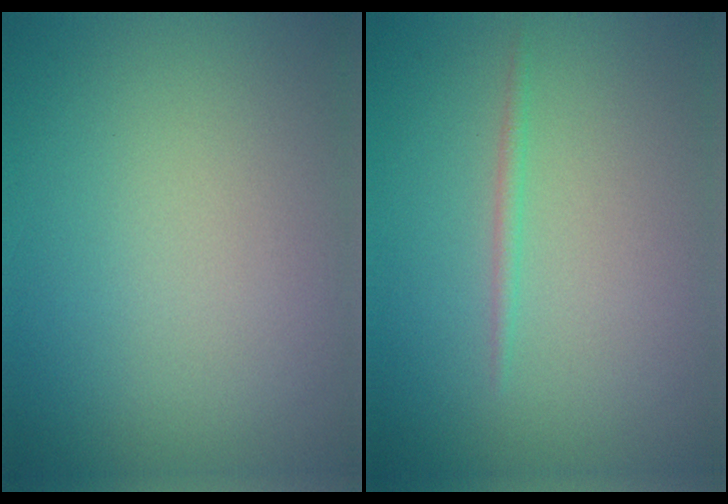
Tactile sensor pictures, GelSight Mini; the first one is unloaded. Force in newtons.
{"total": 0.8, "press": 0.8, "slide": 0.0}